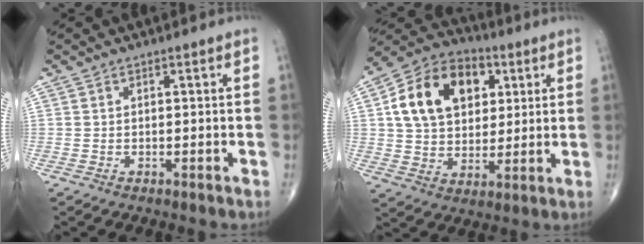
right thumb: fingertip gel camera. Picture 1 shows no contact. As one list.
[{"total": 17.4, "force": [5.1, 12.1, 11.4], "torque": [-0.171, 0.004, 0.085]}]